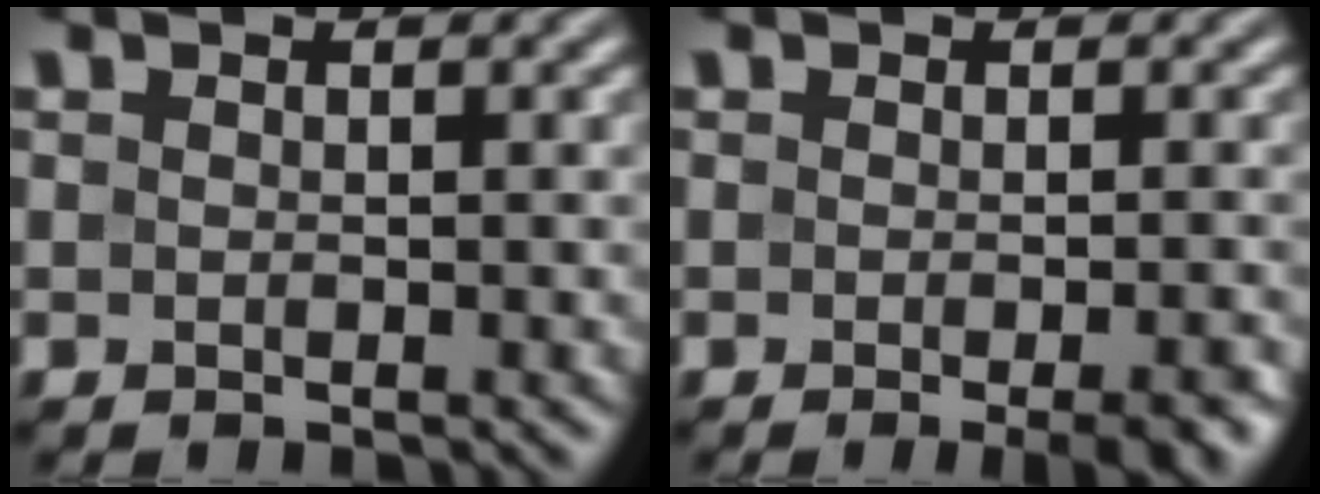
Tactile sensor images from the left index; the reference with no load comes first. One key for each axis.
{"total": 3.5, "fx": -1.5, "fy": 0.8, "fz": 3.0, "tx": -0.030, "ty": -0.001, "tz": -0.018}